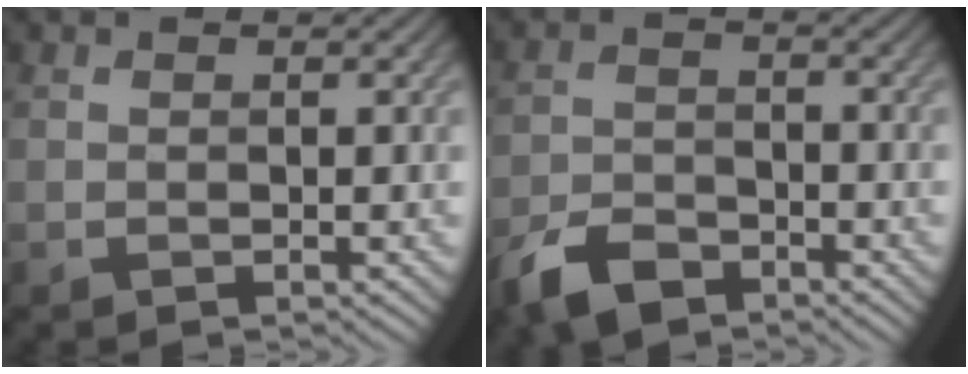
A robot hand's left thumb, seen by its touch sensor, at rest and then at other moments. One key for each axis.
{"total": 5.5, "fx": -4.1, "fy": 2.6, "fz": 2.7, "tx": -0.057, "ty": -0.005, "tz": -0.086}